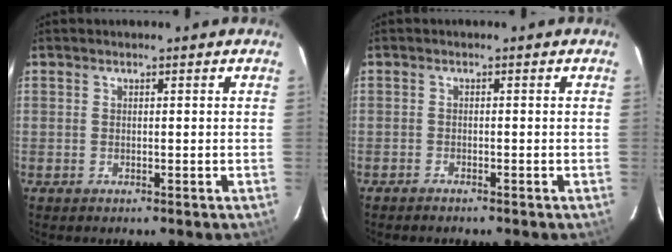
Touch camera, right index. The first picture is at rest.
{"total": 1.2, "force": [-1.2, -0.1, 0.2], "torque": [-0.016, 0.000, -0.023]}